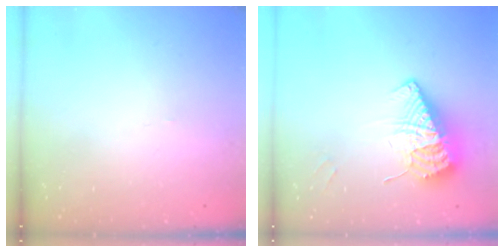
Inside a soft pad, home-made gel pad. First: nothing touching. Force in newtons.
{"total": 11.2, "press": 11.1, "slide": 1.4}